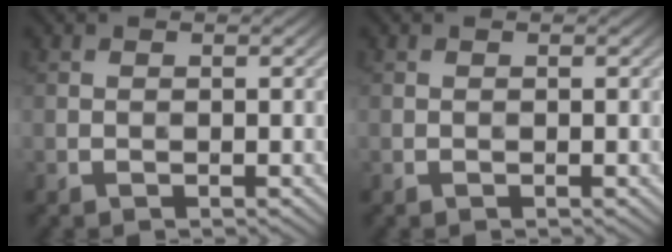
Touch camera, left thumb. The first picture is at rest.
{"total": 0.0}